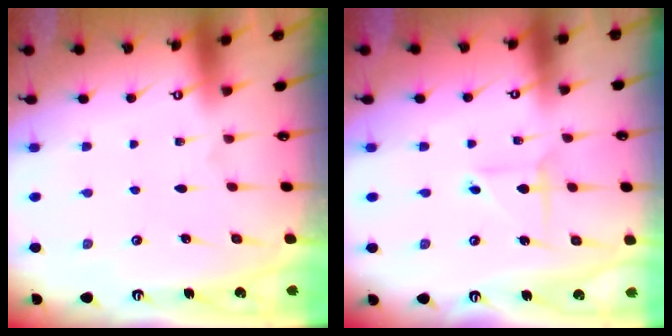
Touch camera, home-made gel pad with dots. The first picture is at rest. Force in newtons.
{"total": 3.5, "press": 3.5, "slide": 0.2}